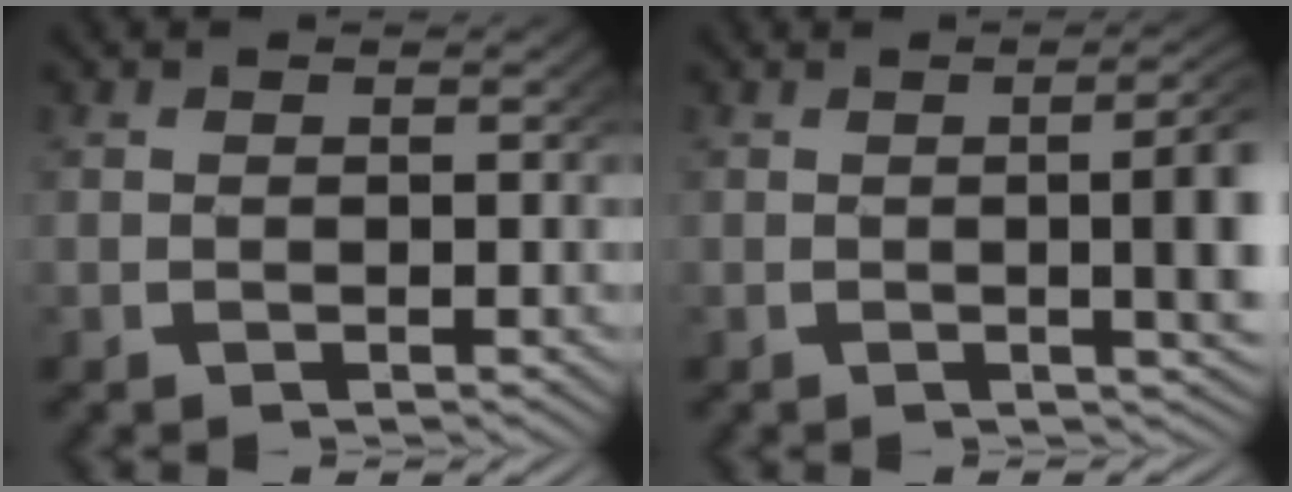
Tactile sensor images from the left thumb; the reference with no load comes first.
{"total": 6.3, "force": [0.0, 1.9, 6.1], "torque": [-0.075, 0.004, -0.004]}